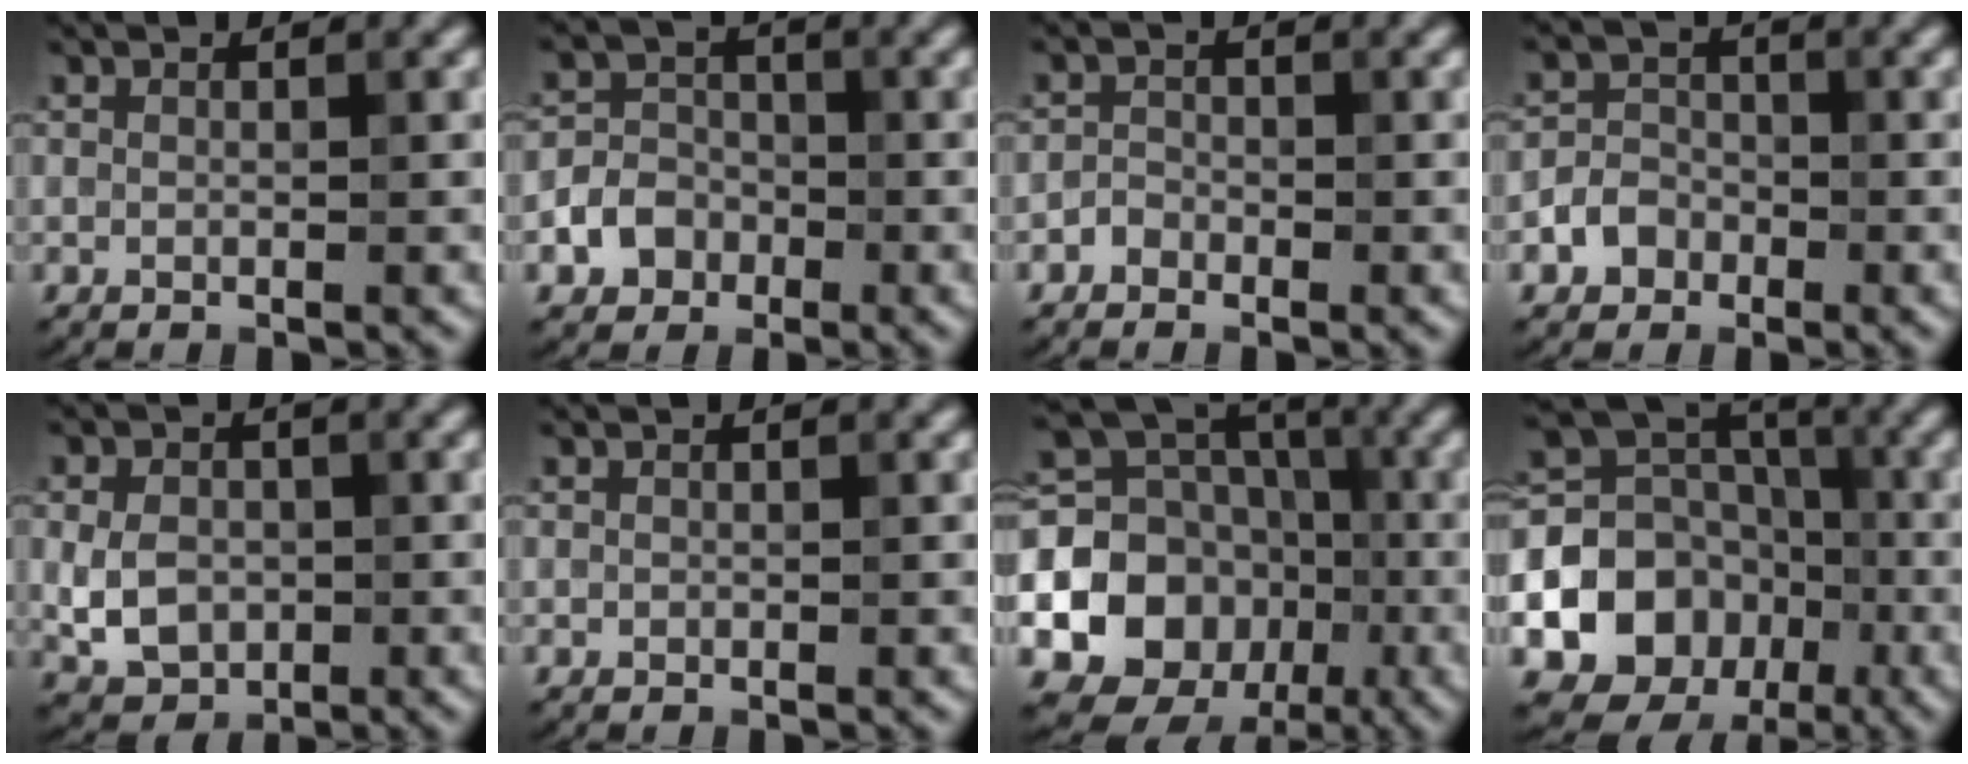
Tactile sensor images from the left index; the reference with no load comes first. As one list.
[{"total": 3.6, "force": [-1.6, 3.0, 1.2], "torque": [-0.002, 0.001, -0.037]}, {"total": 1.1, "force": [-0.8, 0.8, 0.1], "torque": [0.002, 0.004, -0.017]}, {"total": 2.5, "force": [-1.3, 2.1, 0.8], "torque": [-0.002, 0.007, -0.030]}, {"total": 4.3, "force": [-0.5, 3.3, 2.6], "torque": [-0.056, -0.005, -0.010]}, {"total": 0.0}, {"total": 12.3, "force": [-2.2, 10.7, 5.7], "torque": [-0.127, -0.013, -0.053]}, {"total": 9.6, "force": [-2.7, 8.2, 4.4], "torque": [-0.083, 0.001, -0.052]}]